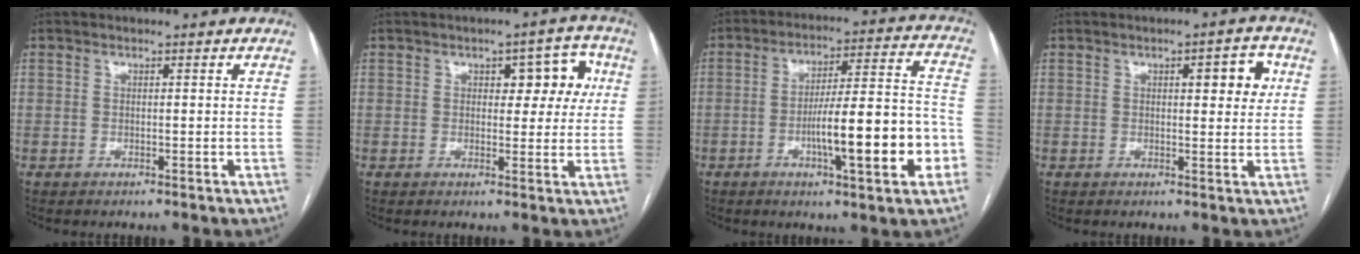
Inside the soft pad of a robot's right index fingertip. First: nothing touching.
{"total": 6.2, "force": [1.7, 3.1, 5.1], "torque": [-0.051, 0.023, 0.022]}
{"total": 15.7, "force": [-4.9, 2.1, 14.8], "torque": [-0.224, 0.016, -0.071]}
{"total": 5.1, "force": [1.6, 1.5, 4.6], "torque": [-0.058, 0.008, 0.018]}